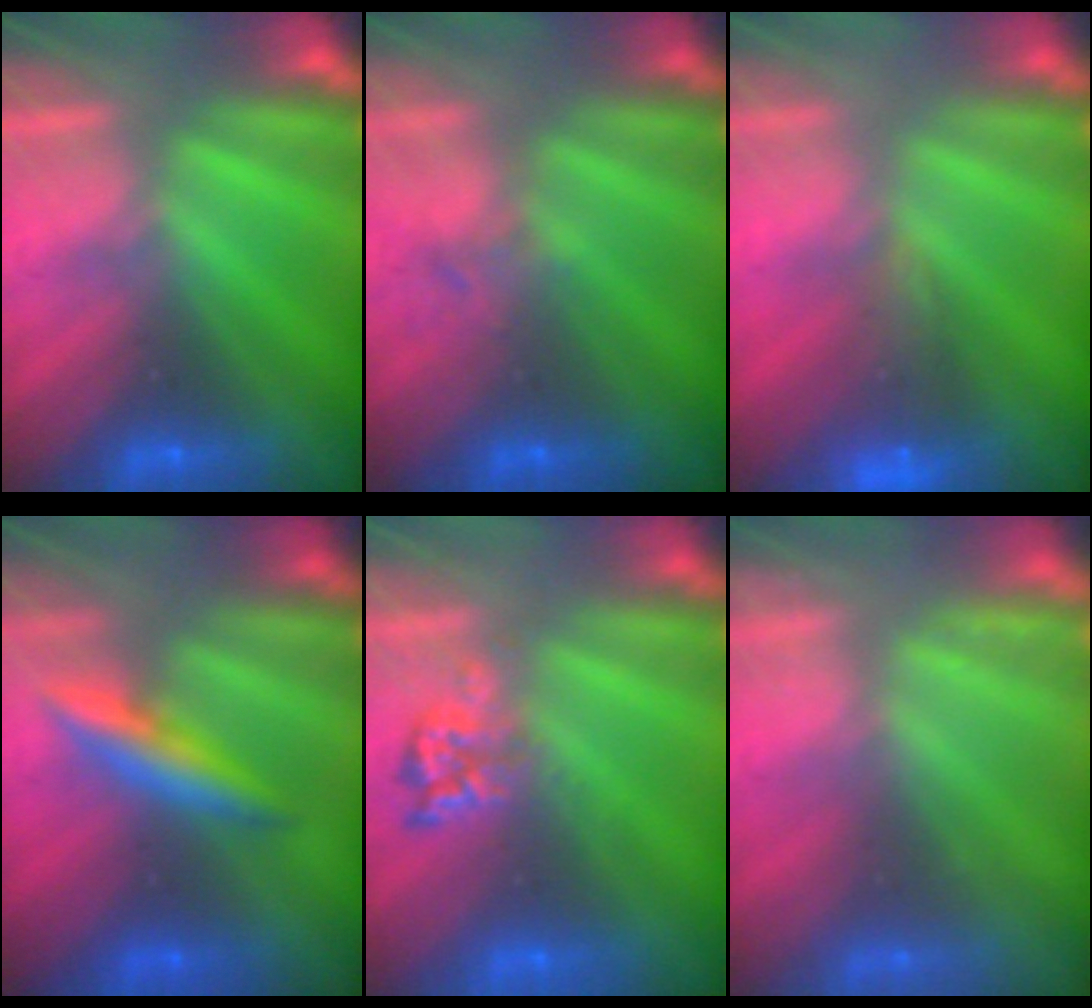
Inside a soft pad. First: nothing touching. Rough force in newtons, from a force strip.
{"total": 1.7}
{"total": 9.4}
{"total": 2.6}
{"total": 2.4}
{"total": 2.2}